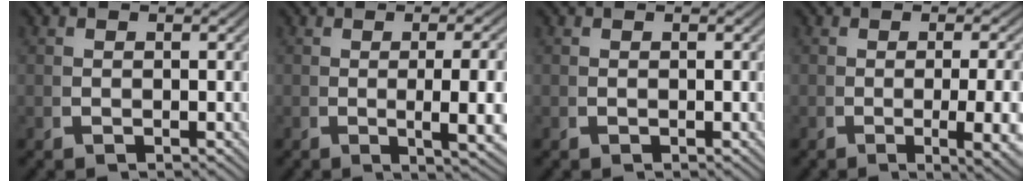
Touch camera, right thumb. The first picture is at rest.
{"total": 6.5, "force": [-0.8, 1.8, 6.2], "torque": [-0.097, -0.002, -0.006]}
{"total": 0.0}
{"total": 6.0, "force": [-1.6, 1.7, 5.5], "torque": [-0.083, -0.008, -0.017]}